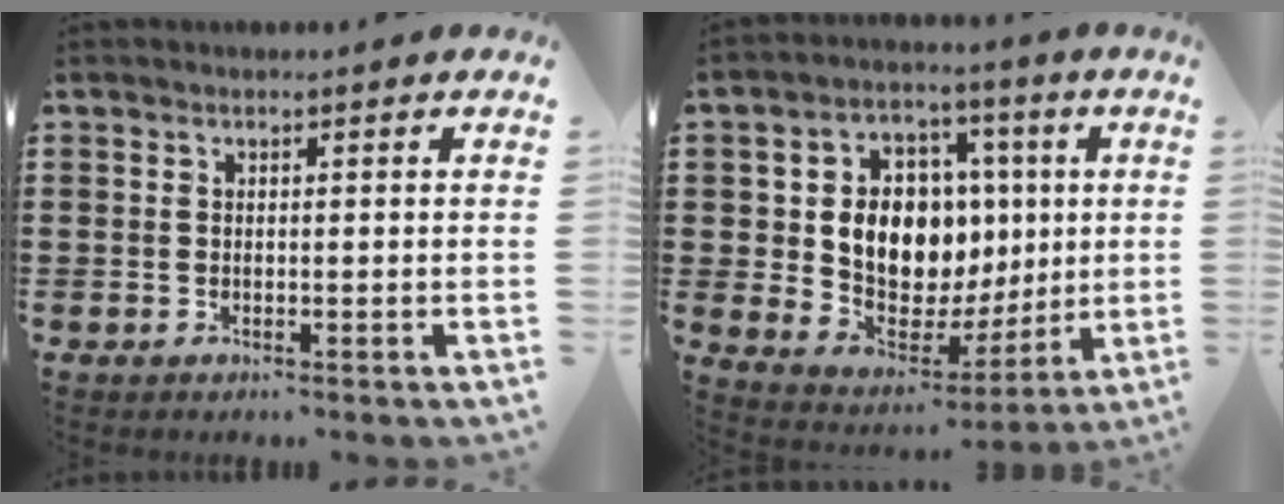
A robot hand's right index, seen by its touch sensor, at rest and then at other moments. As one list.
[{"total": 10.9, "force": [2.2, 8.6, 6.2], "torque": [-0.127, 0.001, 0.045]}]